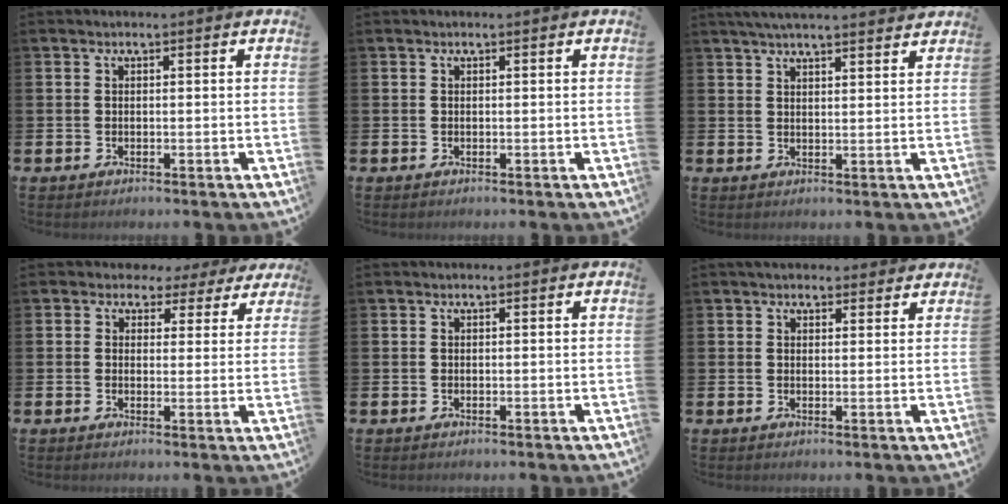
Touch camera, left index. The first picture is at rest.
{"total": 0.0}
{"total": 4.1, "force": [3.9, 0.1, 1.3], "torque": [-0.034, -0.011, 0.071]}
{"total": 2.6, "force": [1.6, 2.1, 0.2], "torque": [-0.008, -0.007, 0.021]}
{"total": 0.0}
{"total": 2.6, "force": [2.3, 1.1, 0.1], "torque": [0.009, -0.008, 0.039]}